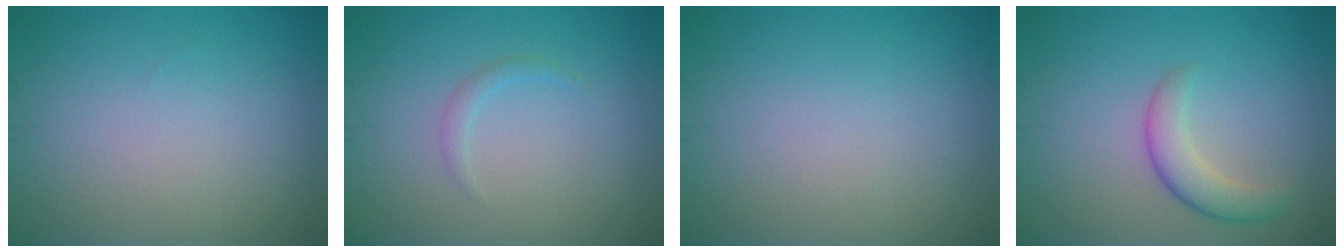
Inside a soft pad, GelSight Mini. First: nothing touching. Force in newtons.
{"total": 0.9, "press": 0.9, "slide": 0.0}
{"total": 0.0}
{"total": 3.0, "press": 3.0, "slide": 0.1}